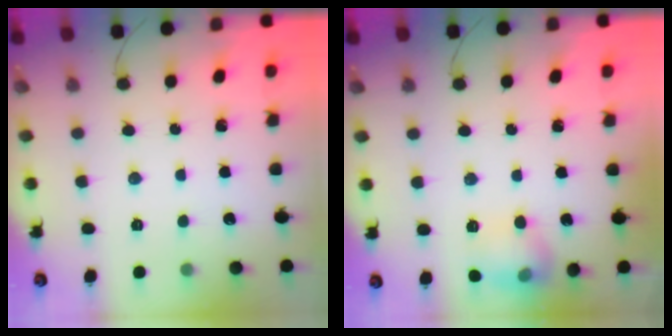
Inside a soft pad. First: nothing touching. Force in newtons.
{"total": 10.6, "press": 10.5, "slide": 0.6}